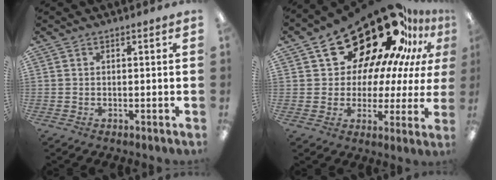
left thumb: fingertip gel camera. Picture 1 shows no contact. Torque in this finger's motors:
{"motor_torque": [1.71, 3.29, 1.45, -1.32, 0.14]}